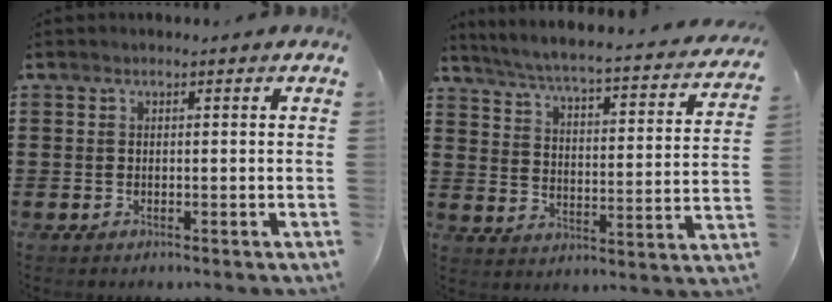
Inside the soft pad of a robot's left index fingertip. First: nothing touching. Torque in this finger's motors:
{"motor_torque": [1.28, -0.86, 0.56, 0.14]}